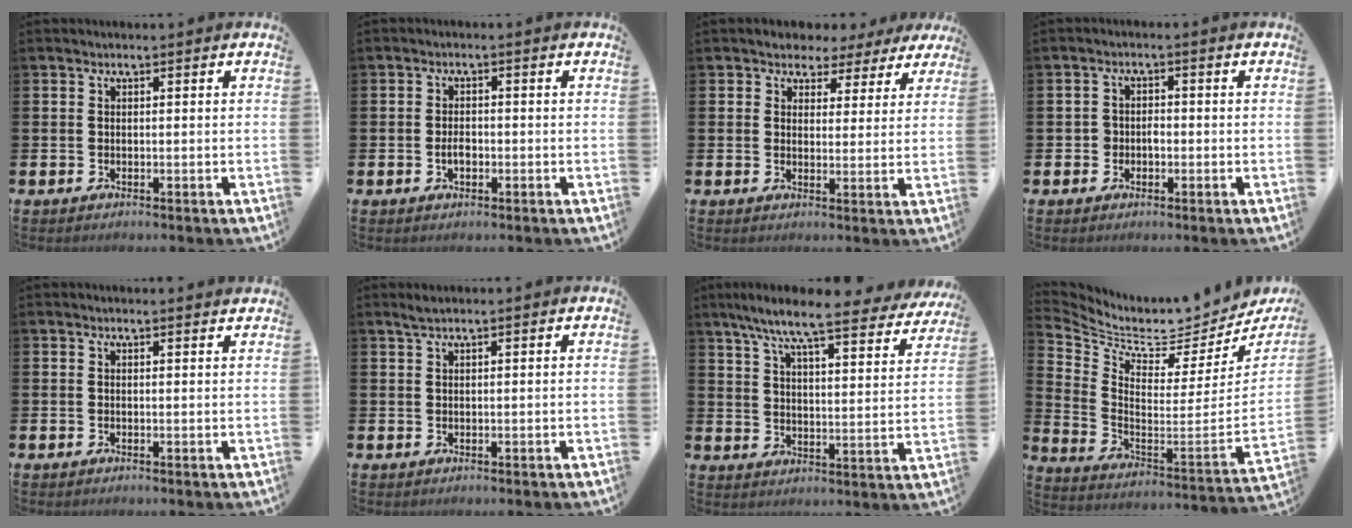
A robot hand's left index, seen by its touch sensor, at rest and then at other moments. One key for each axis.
{"total": 2.0, "fx": -0.4, "fy": 1.2, "fz": 1.5, "tx": -0.025, "ty": 0.003, "tz": -0.009}
{"total": 3.5, "fx": 2.7, "fy": 2.2, "fz": -0.1, "tx": -0.003, "ty": -0.018, "tz": 0.043}
{"total": 1.9, "fx": -0.5, "fy": 1.7, "fz": 0.7, "tx": -0.005, "ty": 0.001, "tz": -0.016}
{"total": 0.8, "fx": 0.8, "fy": -0.1, "fz": 0.2, "tx": 0.008, "ty": -0.005, "tz": 0.012}
{"total": 1.4, "fx": 1.2, "fy": 0.1, "fz": 0.8, "tx": -0.013, "ty": 0.001, "tz": 0.020}
{"total": 8.7, "fx": 7.6, "fy": 0.8, "fz": 4.2, "tx": -0.096, "ty": -0.052, "tz": 0.125}
{"total": 5.4, "fx": 5.0, "fy": 1.5, "fz": 1.3, "tx": -0.046, "ty": -0.071, "tz": 0.075}